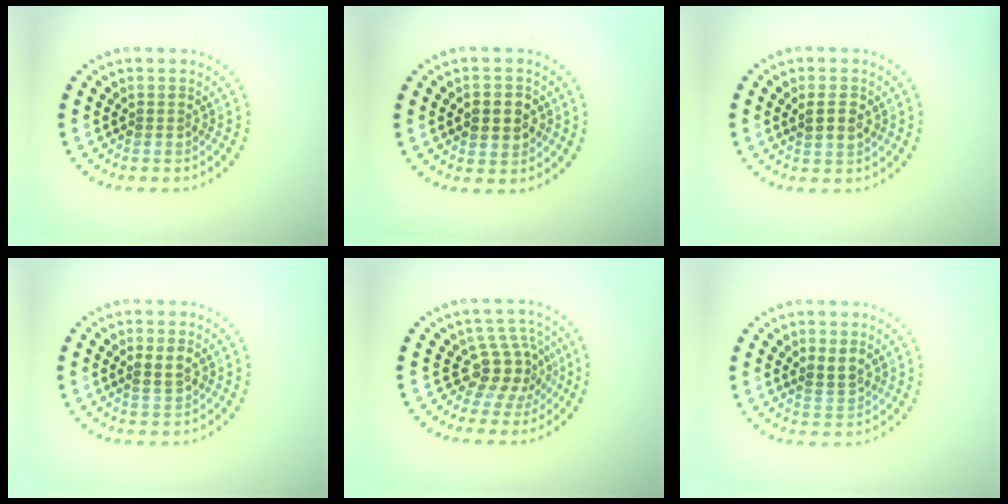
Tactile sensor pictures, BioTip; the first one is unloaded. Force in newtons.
{"total": 2.9, "press": 2.9, "slide": 0.2}
{"total": 2.1, "press": 2.0, "slide": 0.7}
{"total": 1.9, "press": 1.8, "slide": 0.5}
{"total": 3.6, "press": 2.7, "slide": 2.5}
{"total": 1.9, "press": 1.8, "slide": 0.8}